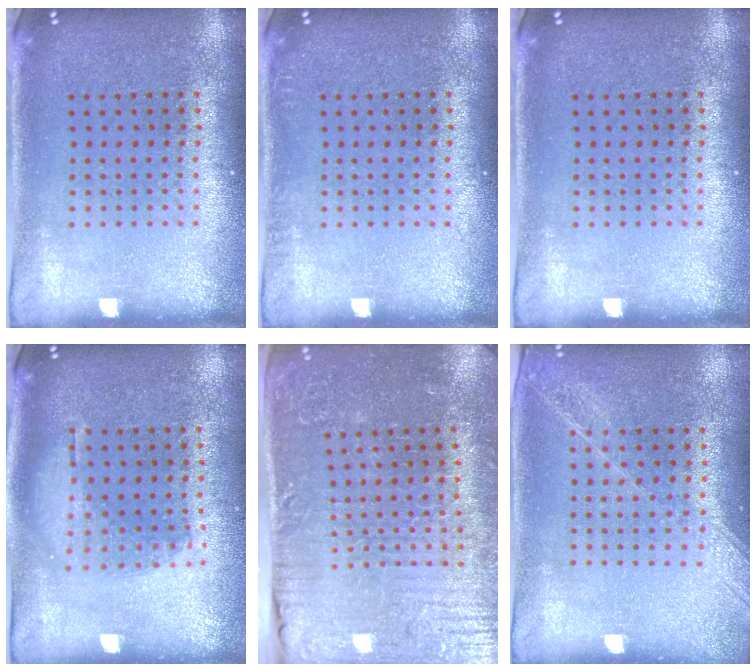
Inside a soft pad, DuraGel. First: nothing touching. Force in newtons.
{"total": 0.5, "press": 0.5, "slide": 0.0}
{"total": 0.0}
{"total": 1.1, "press": 1.0, "slide": 0.4}
{"total": 4.1, "press": 4.1, "slide": 0.5}
{"total": 1.5, "press": 1.4, "slide": 0.5}